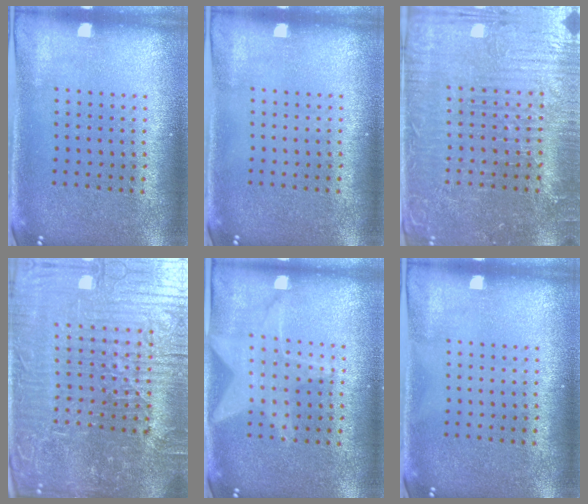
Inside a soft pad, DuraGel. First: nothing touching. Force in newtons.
{"total": 0.0}
{"total": 4.5, "press": 4.3, "slide": 1.3}
{"total": 7.9, "press": 7.0, "slide": 3.6}
{"total": 1.5, "press": 1.5, "slide": 0.1}
{"total": 0.0}